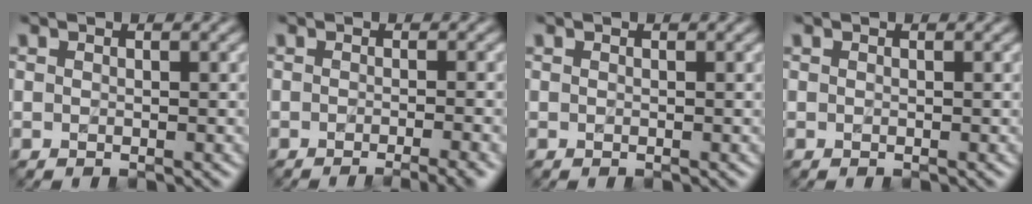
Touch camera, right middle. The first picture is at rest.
{"total": 4.4, "force": [-2.3, 1.2, 3.6], "torque": [-0.028, 0.002, -0.027]}
{"total": 0.0}
{"total": 0.0}